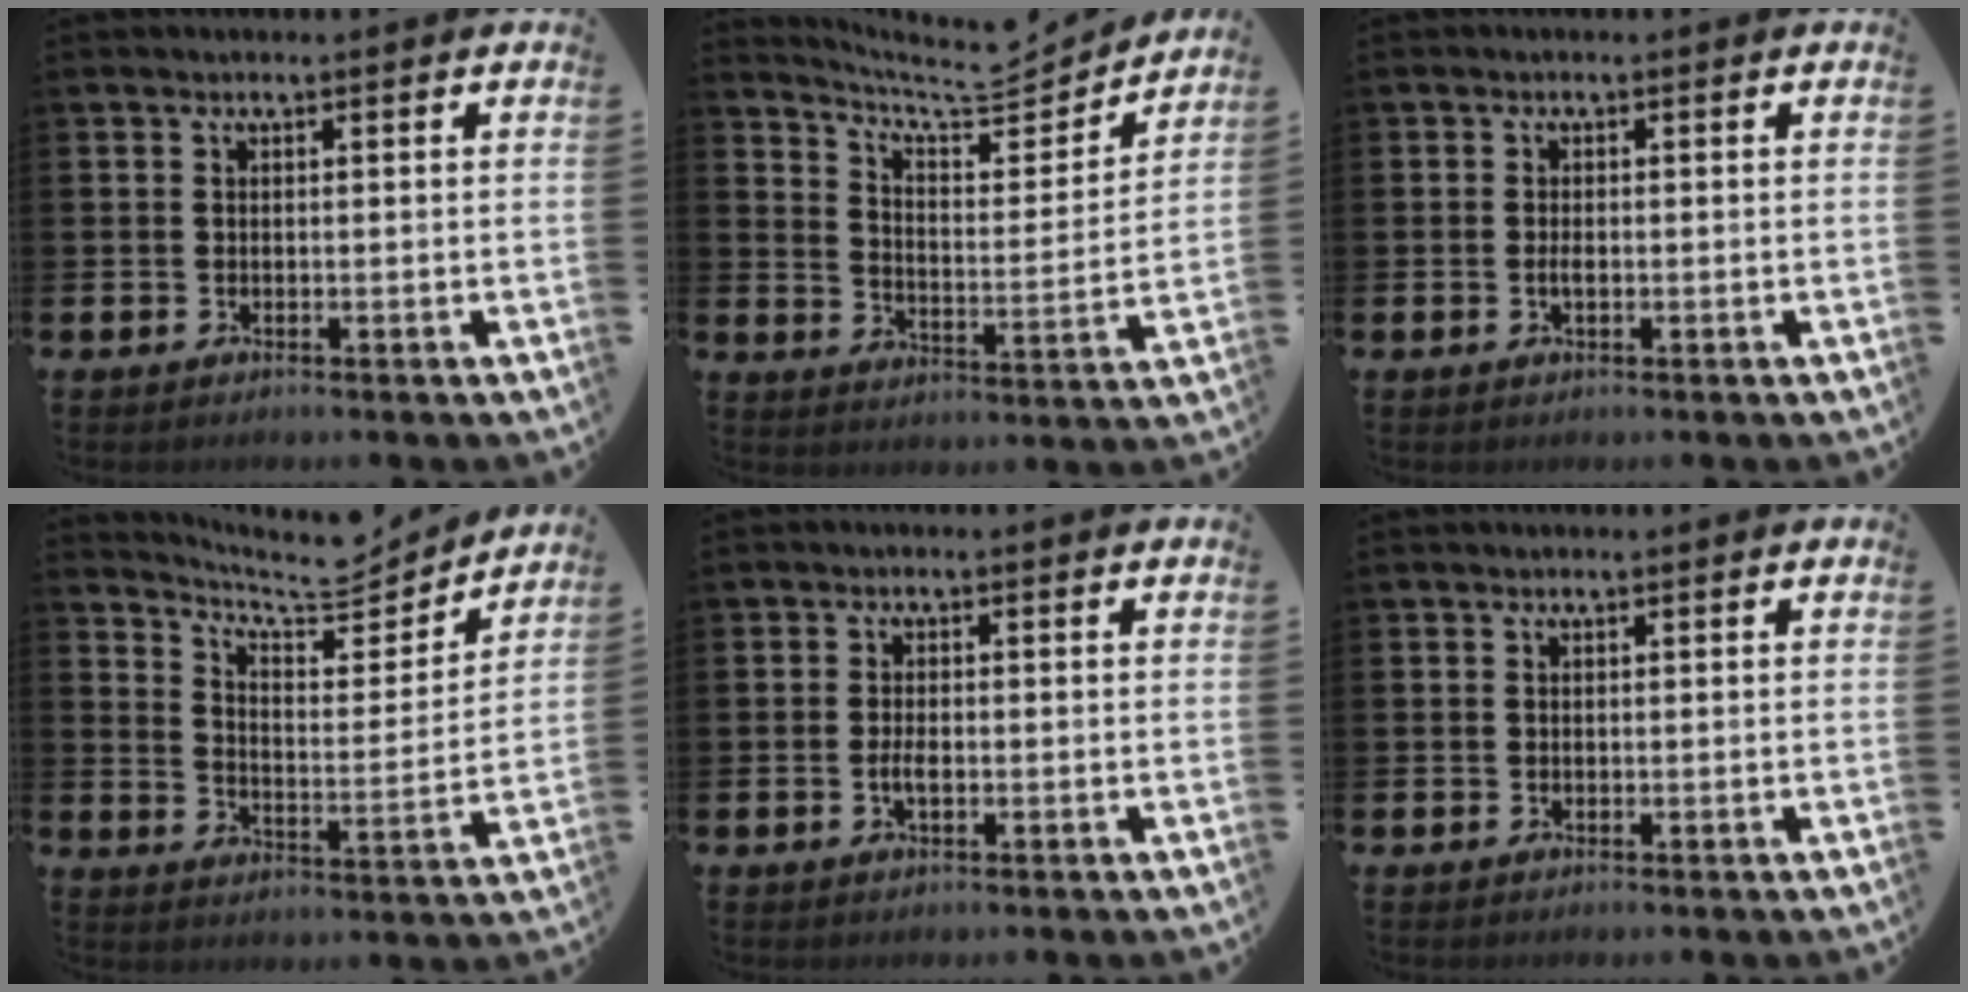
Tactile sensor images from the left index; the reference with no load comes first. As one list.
[{"total": 6.9, "force": [6.3, 1.6, 2.1], "torque": [-0.061, -0.051, 0.103]}, {"total": 1.3, "force": [-0.2, 0.5, 1.1], "torque": [-0.026, 0.003, -0.004]}, {"total": 6.8, "force": [6.3, 1.6, 2.1], "torque": [-0.059, -0.050, 0.104]}, {"total": 2.0, "force": [-0.4, 0.8, 1.8], "torque": [-0.029, -0.001, -0.010]}, {"total": 0.0}]